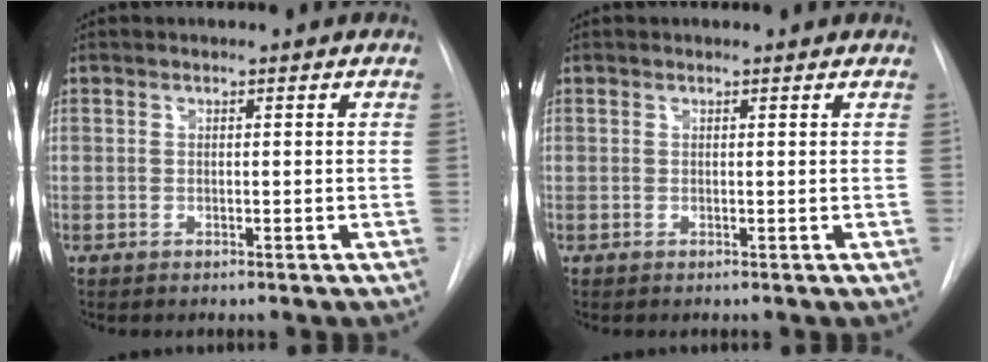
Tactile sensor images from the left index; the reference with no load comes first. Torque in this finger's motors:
{"motor_torque": [0.12, -0.05, -0.13, 0.02]}